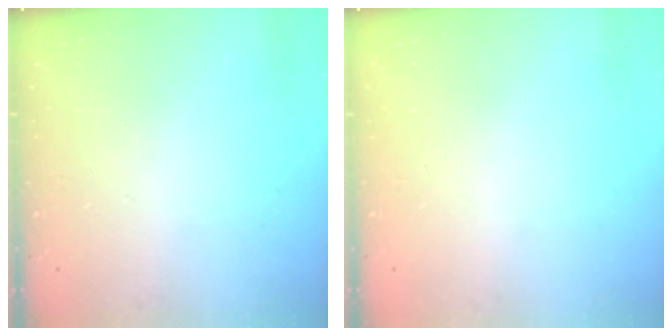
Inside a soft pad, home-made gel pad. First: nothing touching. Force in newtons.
{"total": 0.0}